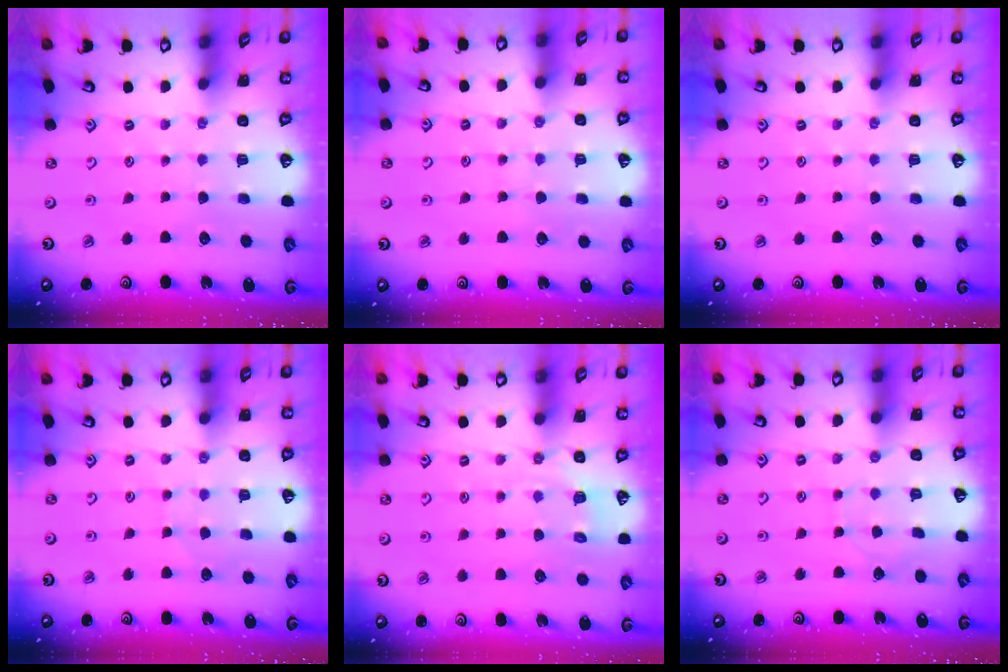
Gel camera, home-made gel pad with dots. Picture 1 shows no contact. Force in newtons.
{"total": 3.9, "press": 3.8, "slide": 0.6}
{"total": 0.0}
{"total": 4.1, "press": 4.1, "slide": 0.4}
{"total": 4.7, "press": 4.4, "slide": 1.4}
{"total": 3.8, "press": 3.8, "slide": 0.4}